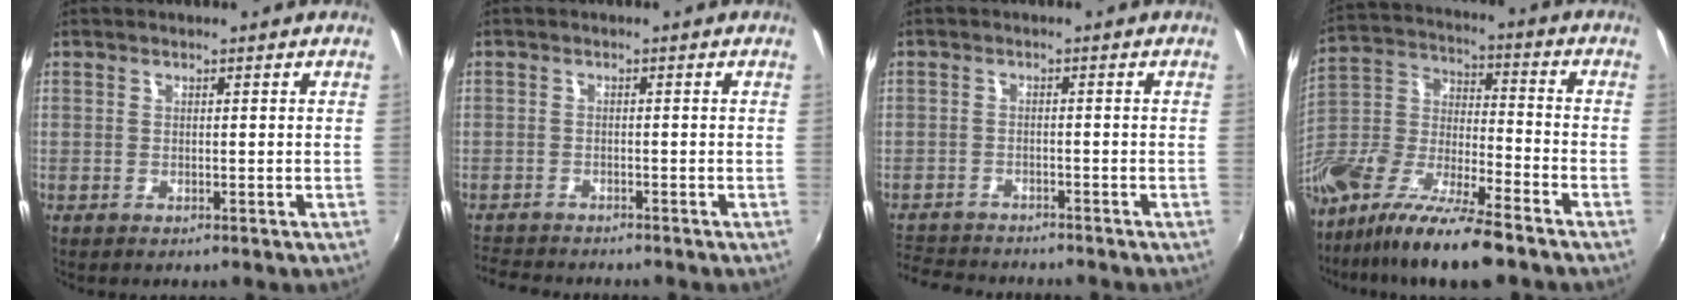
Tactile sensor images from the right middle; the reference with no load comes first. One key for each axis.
{"total": 4.6, "fx": -4.3, "fy": 1.6, "fz": 0.7, "tx": -0.034, "ty": -0.006, "tz": -0.080}
{"total": 7.1, "fx": -6.2, "fy": 3.1, "fz": 1.3, "tx": -0.051, "ty": 0.007, "tz": -0.108}
{"total": 18.7, "fx": -12.9, "fy": 5.4, "fz": 12.4, "tx": -0.251, "ty": -0.021, "tz": -0.242}